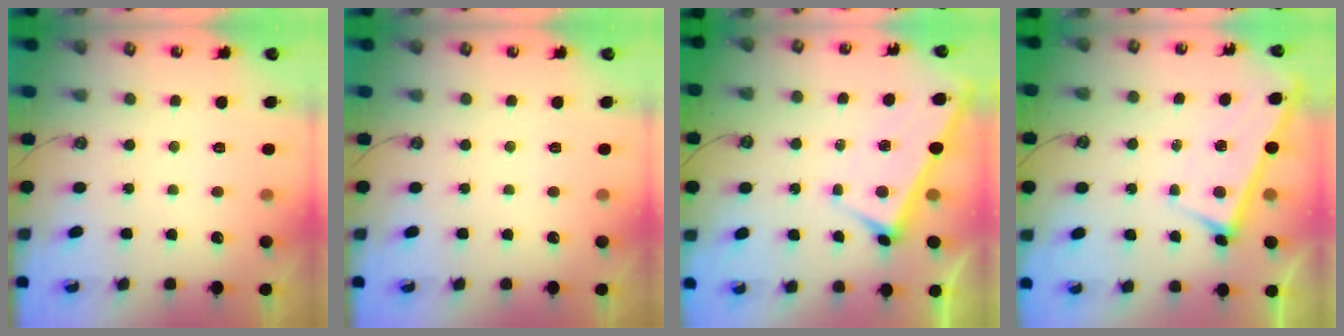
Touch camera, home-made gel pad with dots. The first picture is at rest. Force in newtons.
{"total": 0.0}
{"total": 3.2, "press": 3.2, "slide": 0.1}
{"total": 3.0, "press": 3.0, "slide": 0.1}